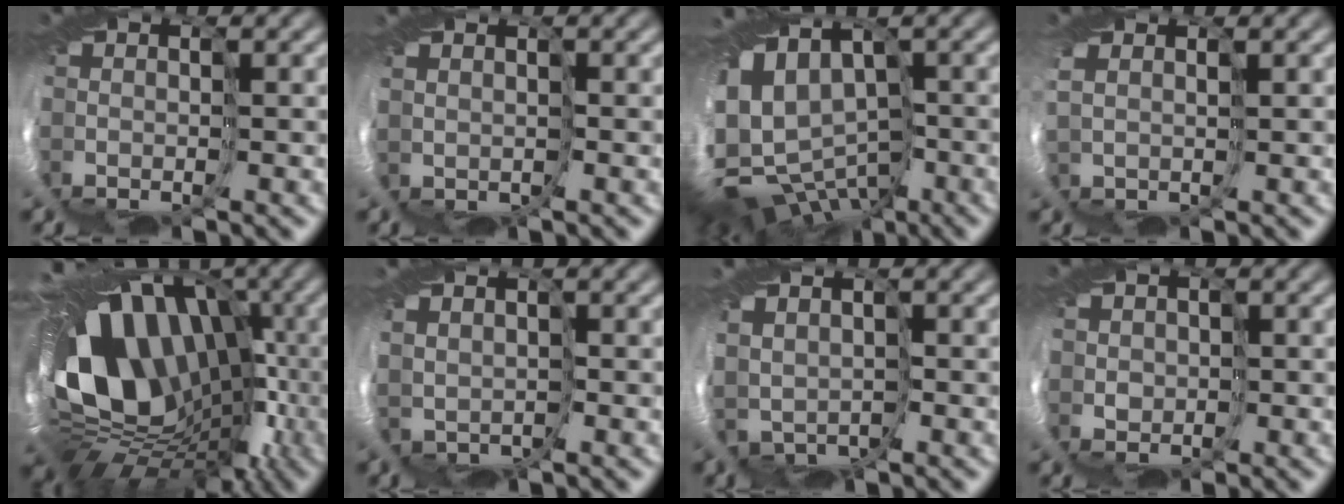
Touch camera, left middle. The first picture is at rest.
{"total": 1.0, "force": [0.5, 0.7, -0.4], "torque": [0.003, 0.003, 0.015]}
{"total": 10.1, "force": [-1.6, 7.7, 6.3], "torque": [-0.148, -0.017, -0.001]}
{"total": 1.4, "force": [1.3, 0.2, 0.5], "torque": [-0.027, 0.016, 0.026]}
{"total": 15.9, "force": [-0.4, 12.2, 10.2], "torque": [-0.180, -0.030, 0.010]}
{"total": 1.5, "force": [0.7, 1.3, 0.3], "torque": [-0.021, 0.001, 0.012]}
{"total": 2.2, "force": [0.5, 2.0, 0.8], "torque": [-0.032, -0.003, 0.013]}
{"total": 2.2, "force": [0.7, 2.1, 0.2], "torque": [-0.012, 0.006, 0.010]}